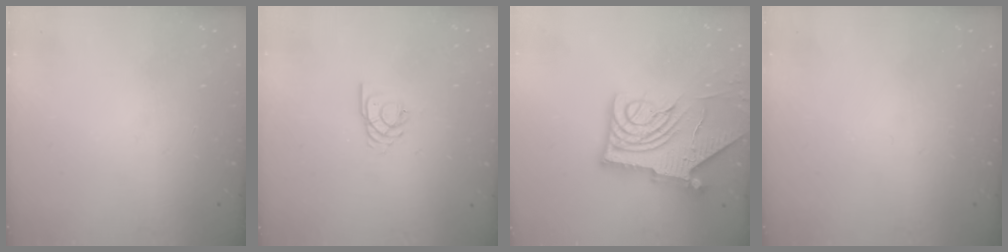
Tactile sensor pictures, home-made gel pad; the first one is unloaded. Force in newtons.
{"total": 2.1, "press": 2.1, "slide": 0.3}
{"total": 15.6, "press": 15.4, "slide": 1.9}
{"total": 0.0}